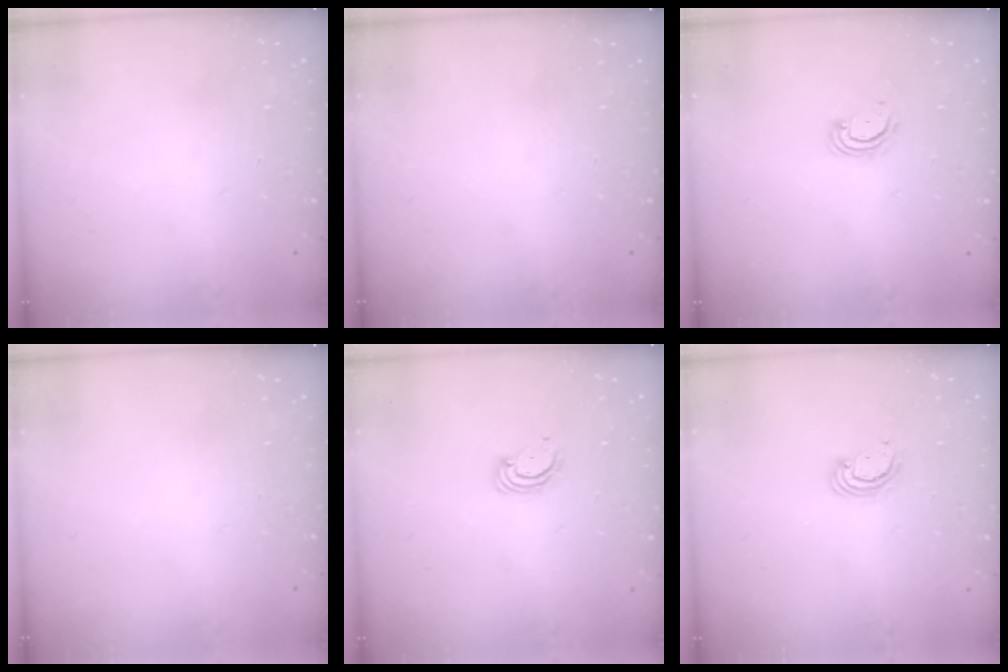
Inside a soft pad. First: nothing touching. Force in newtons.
{"total": 0.0}
{"total": 3.6, "press": 3.6, "slide": 0.4}
{"total": 0.0}
{"total": 3.6, "press": 3.6, "slide": 0.4}
{"total": 3.1, "press": 3.1, "slide": 0.3}